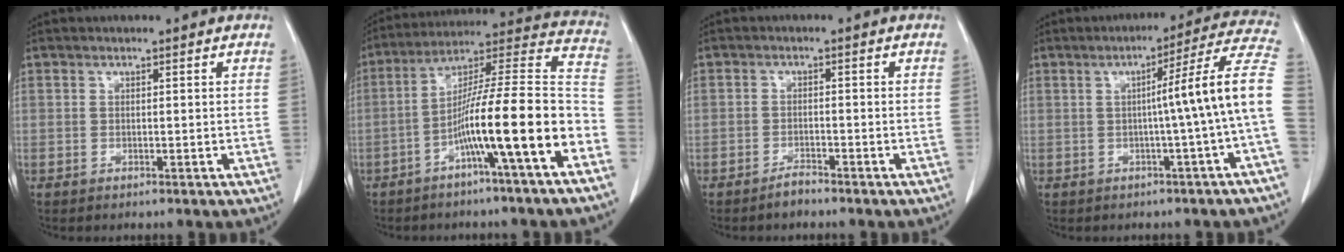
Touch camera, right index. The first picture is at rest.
{"total": 17.0, "force": [-7.0, -0.4, 15.5], "torque": [-0.240, 0.020, -0.118]}
{"total": 1.8, "force": [-1.7, 0.5, 0.5], "torque": [-0.004, 0.001, -0.028]}
{"total": 11.2, "force": [-1.0, -2.3, 10.9], "torque": [-0.133, 0.020, -0.017]}